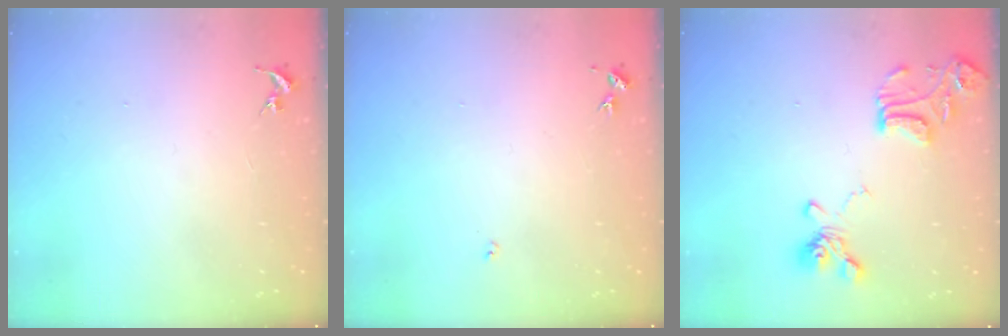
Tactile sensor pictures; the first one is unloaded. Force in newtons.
{"total": 3.0, "press": 3.0, "slide": 0.4}
{"total": 15.9, "press": 15.8, "slide": 1.7}